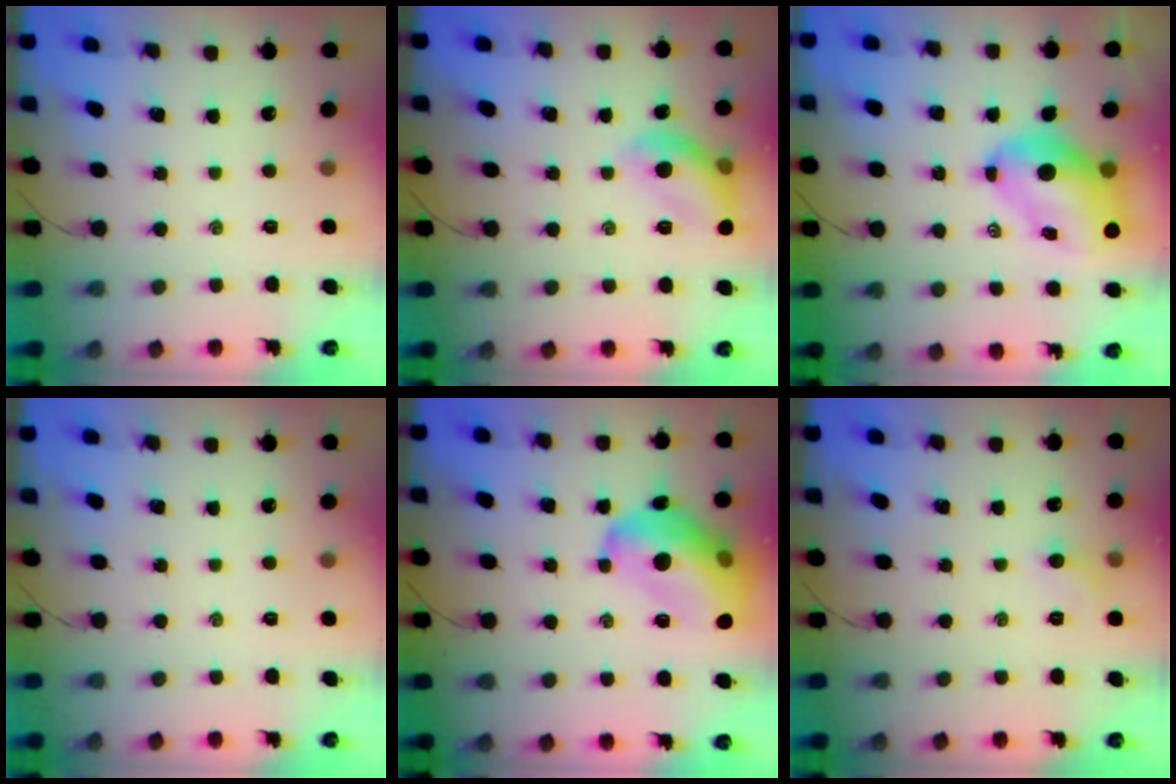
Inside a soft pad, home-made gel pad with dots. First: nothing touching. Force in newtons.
{"total": 12.5, "press": 12.3, "slide": 2.3}
{"total": 10.4, "press": 9.9, "slide": 3.1}
{"total": 0.0}
{"total": 19.3, "press": 18.8, "slide": 4.1}
{"total": 5.1, "press": 4.9, "slide": 1.6}